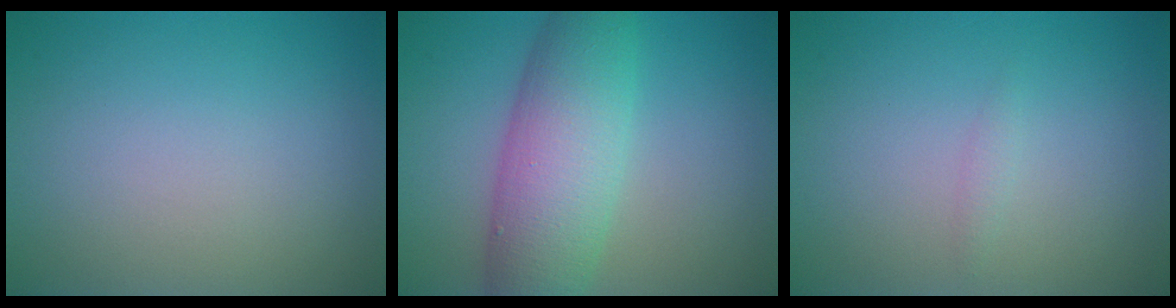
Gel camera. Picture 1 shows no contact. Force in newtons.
{"total": 7.9, "press": 7.9, "slide": 0.2}
{"total": 0.6, "press": 0.6, "slide": 0.0}